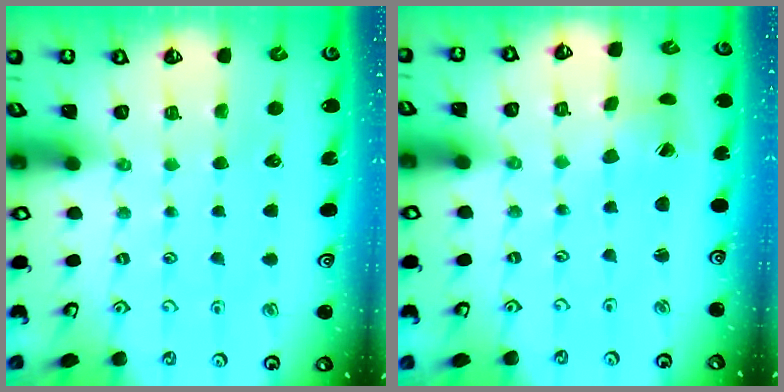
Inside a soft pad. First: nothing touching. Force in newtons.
{"total": 2.5, "press": 2.4, "slide": 0.4}